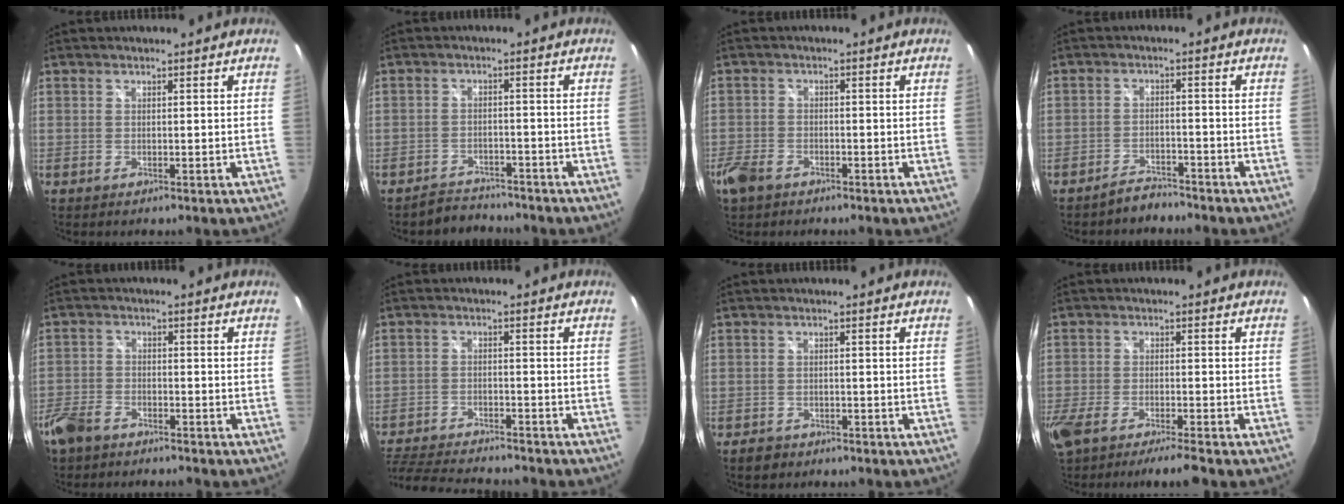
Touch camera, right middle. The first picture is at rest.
{"total": 4.1, "force": [-4.0, 1.1, -0.4], "torque": [-0.007, 0.011, -0.066]}
{"total": 5.7, "force": [-3.8, 3.4, 2.6], "torque": [-0.074, -0.007, -0.073]}
{"total": 3.2, "force": [-3.1, 0.5, 0.1], "torque": [-0.011, 0.007, -0.051]}
{"total": 7.0, "force": [-5.3, 3.6, 2.9], "torque": [-0.082, -0.003, -0.104]}
{"total": 15.4, "force": [-13.4, 3.7, 6.6], "torque": [-0.157, -0.023, -0.215]}
{"total": 2.3, "force": [-1.7, 1.5, 0.6], "torque": [-0.020, -0.001, -0.027]}
{"total": 8.6, "force": [-6.8, 1.2, 5.1], "torque": [-0.132, -0.029, -0.121]}